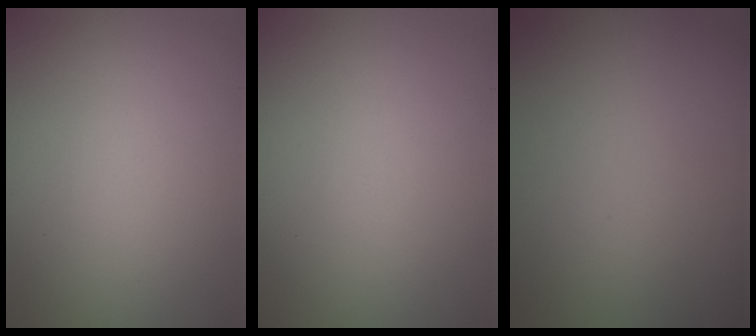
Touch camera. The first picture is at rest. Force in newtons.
{"total": 0.0}
{"total": 0.0}